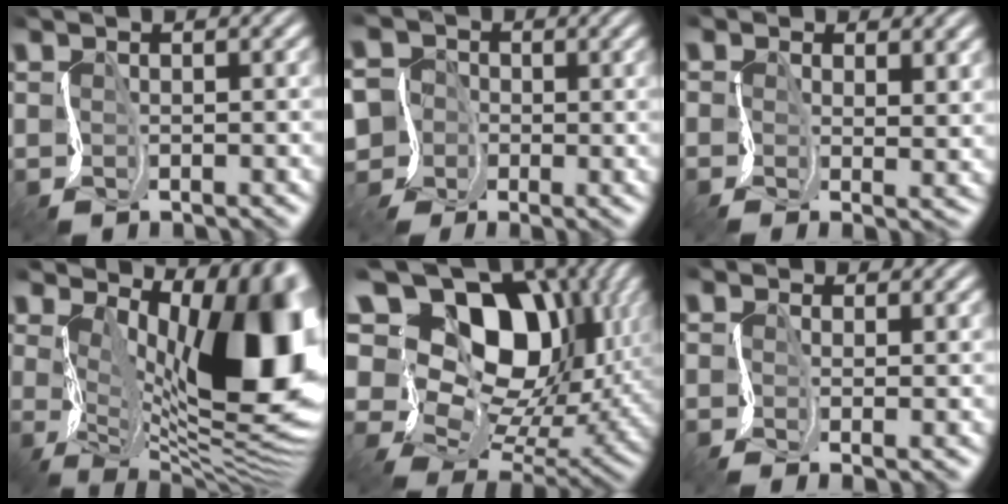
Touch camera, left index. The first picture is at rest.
{"total": 7.3, "force": [-3.0, 6.5, 1.5], "torque": [-0.044, 0.004, -0.100]}
{"total": 1.1, "force": [0.3, -0.9, -0.6], "torque": [0.015, -0.014, 0.000]}
{"total": 13.9, "force": [2.0, 5.8, 12.5], "torque": [-0.129, -0.018, 0.036]}
{"total": 15.7, "force": [5.4, 10.1, 10.7], "torque": [-0.163, 0.049, 0.078]}
{"total": 2.0, "force": [-0.6, -1.4, -1.3], "torque": [0.025, -0.007, -0.020]}